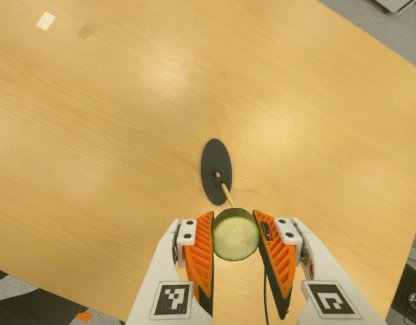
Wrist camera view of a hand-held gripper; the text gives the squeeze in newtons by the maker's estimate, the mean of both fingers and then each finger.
{"total": 11.0, "left": 10.3, "right": 11.6}